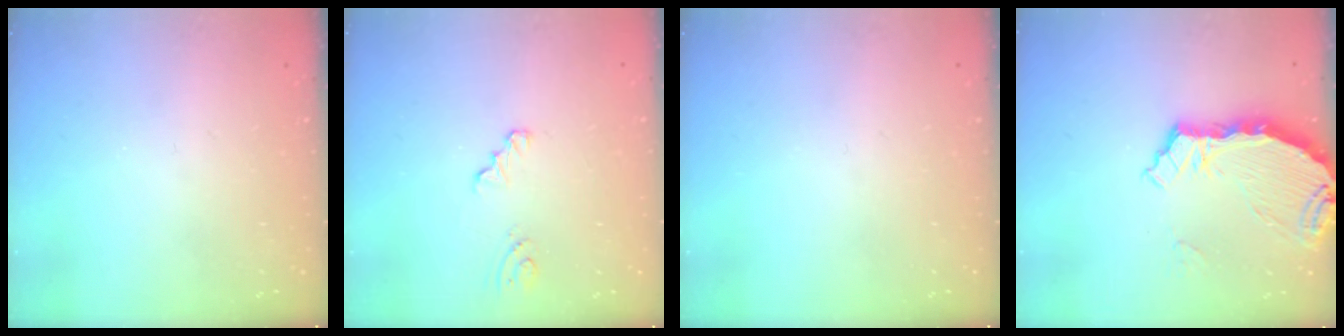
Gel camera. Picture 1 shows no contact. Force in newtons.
{"total": 2.3, "press": 2.3, "slide": 0.2}
{"total": 0.0}
{"total": 7.0, "press": 6.4, "slide": 2.8}